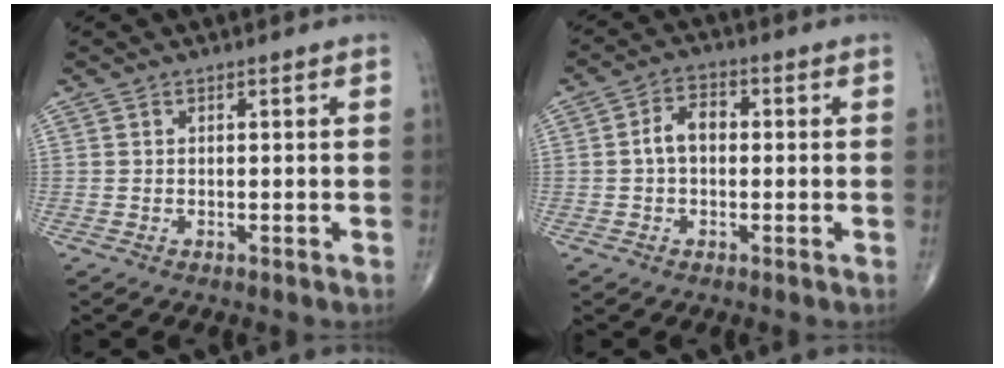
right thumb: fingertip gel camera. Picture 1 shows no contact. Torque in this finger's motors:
{"motor_torque": [0.10, 0.02, 0.47, -0.05, 0.02]}